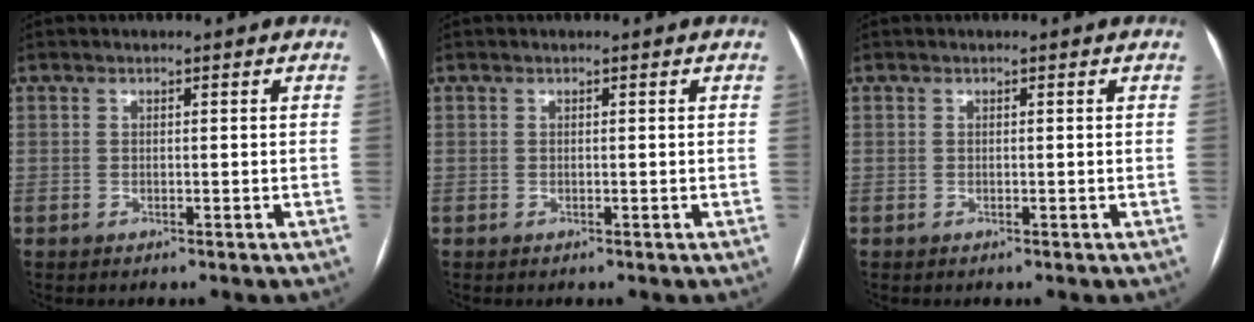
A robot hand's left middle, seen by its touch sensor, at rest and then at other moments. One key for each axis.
{"total": 0.0}
{"total": 0.0}